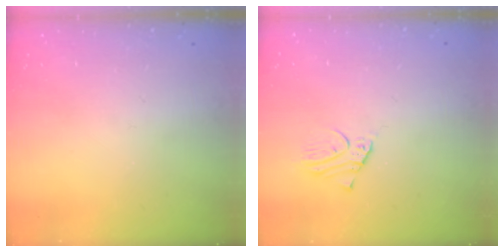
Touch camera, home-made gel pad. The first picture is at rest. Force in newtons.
{"total": 2.5, "press": 2.5, "slide": 0.2}